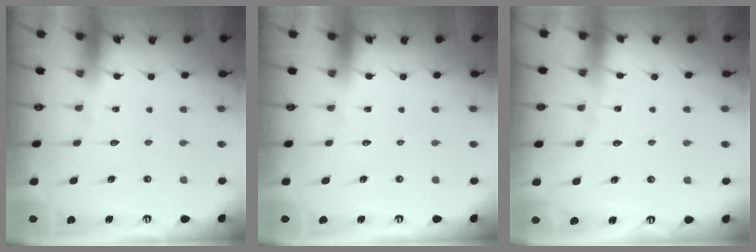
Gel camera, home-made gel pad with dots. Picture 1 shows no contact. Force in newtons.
{"total": 0.0}
{"total": 2.6, "press": 2.6, "slide": 0.3}